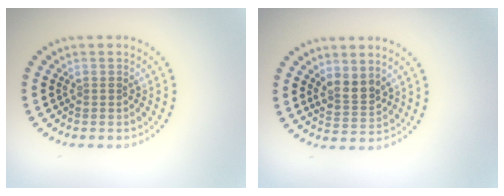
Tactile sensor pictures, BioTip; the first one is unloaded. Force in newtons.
{"total": 2.4, "press": 2.1, "slide": 1.2}